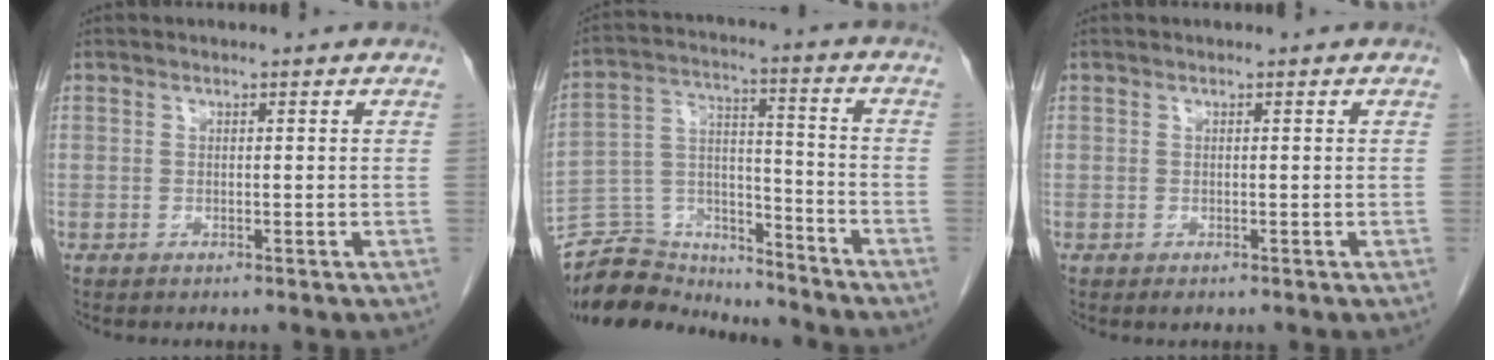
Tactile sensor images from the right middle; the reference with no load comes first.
{"total": 13.5, "force": [-12.9, 4.0, 0.4], "torque": [-0.009, 0.053, -0.221]}
{"total": 0.5, "force": [-0.3, 0.3, 0.4], "torque": [-0.004, -0.001, -0.002]}